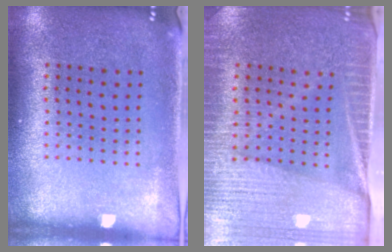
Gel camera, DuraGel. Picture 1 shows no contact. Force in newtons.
{"total": 4.1, "press": 3.7, "slide": 1.8}